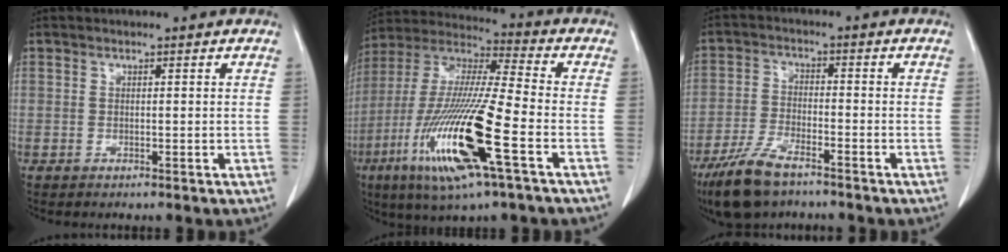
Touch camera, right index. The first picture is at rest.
{"total": 20.5, "force": [-7.6, 1.7, 19.0], "torque": [-0.415, -0.035, -0.147]}
{"total": 8.6, "force": [-6.3, 2.5, 5.2], "torque": [-0.112, -0.016, -0.117]}